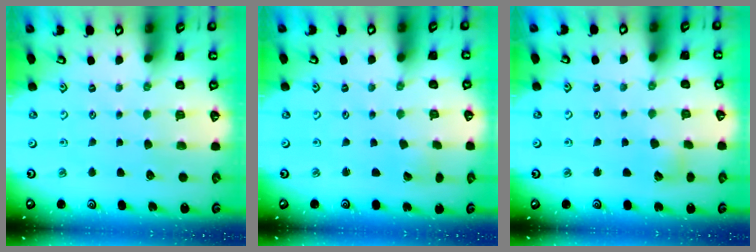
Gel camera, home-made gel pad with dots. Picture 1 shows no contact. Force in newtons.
{"total": 1.2, "press": 1.2, "slide": 0.0}
{"total": 3.3, "press": 3.3, "slide": 0.3}